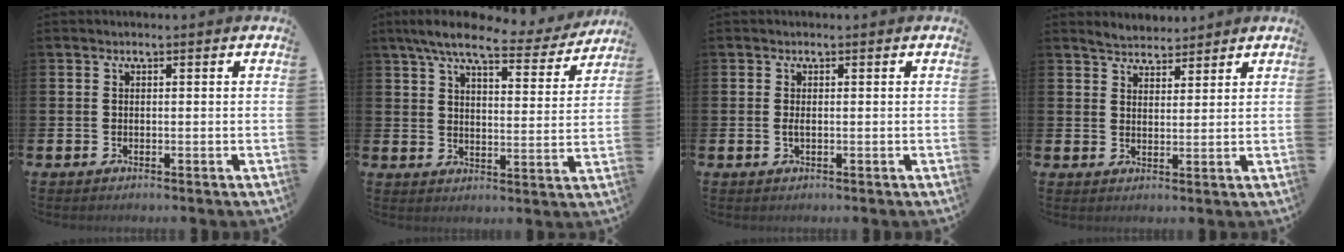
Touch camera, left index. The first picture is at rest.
{"total": 8.3, "force": [7.3, 1.6, 3.7], "torque": [-0.086, -0.034, 0.125]}
{"total": 0.8, "force": [-0.1, 0.3, 0.8], "torque": [-0.015, 0.001, -0.002]}
{"total": 3.6, "force": [3.5, 0.9, -0.2], "torque": [-0.003, -0.013, 0.062]}